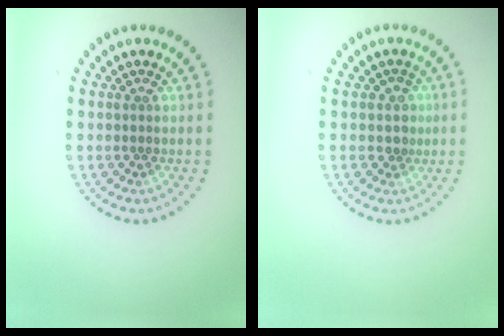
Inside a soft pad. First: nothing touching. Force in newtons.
{"total": 1.3, "press": 0.9, "slide": 0.9}